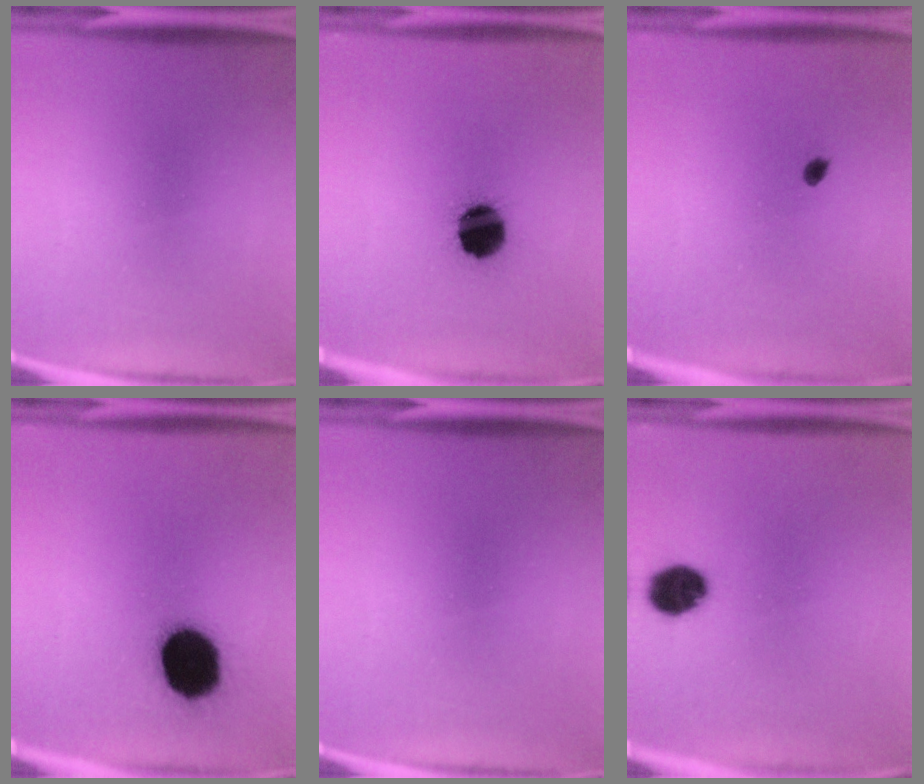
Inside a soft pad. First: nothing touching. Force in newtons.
{"total": 12.5}
{"total": 1.1}
{"total": 17.4}
{"total": 0.0}
{"total": 7.5}